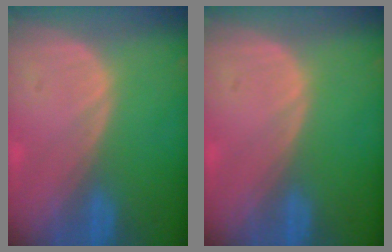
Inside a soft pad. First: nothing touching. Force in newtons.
{"total": 0.0}